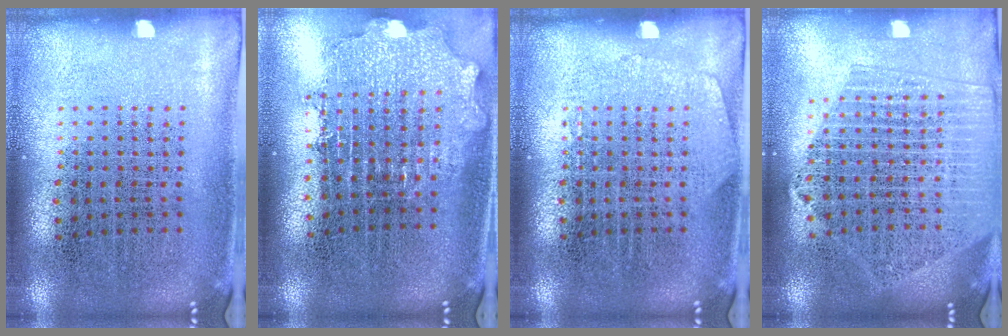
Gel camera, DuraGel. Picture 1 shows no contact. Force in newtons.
{"total": 2.0, "press": 1.6, "slide": 1.2}
{"total": 0.9, "press": 0.9, "slide": 0.0}
{"total": 2.1, "press": 1.9, "slide": 0.9}